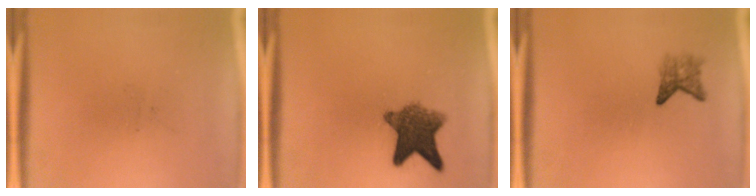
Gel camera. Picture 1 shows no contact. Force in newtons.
{"total": 8.1}
{"total": 2.3}